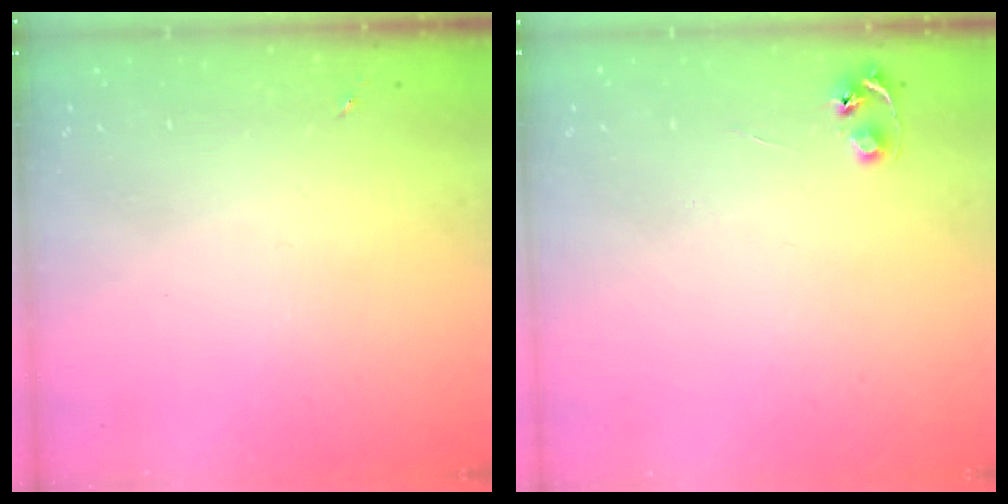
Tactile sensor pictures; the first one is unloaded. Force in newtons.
{"total": 4.8, "press": 4.7, "slide": 0.5}